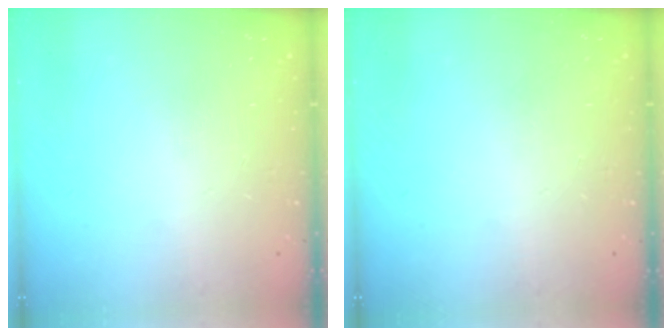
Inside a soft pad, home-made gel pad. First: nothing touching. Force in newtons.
{"total": 0.0}